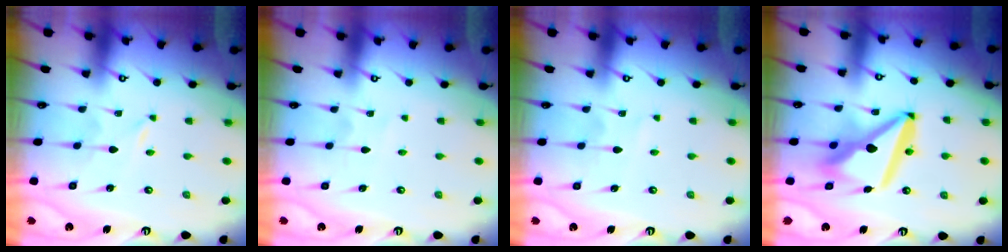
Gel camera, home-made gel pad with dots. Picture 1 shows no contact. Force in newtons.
{"total": 3.1, "press": 3.1, "slide": 0.2}
{"total": 2.4, "press": 2.4, "slide": 0.3}
{"total": 14.5, "press": 14.4, "slide": 1.9}